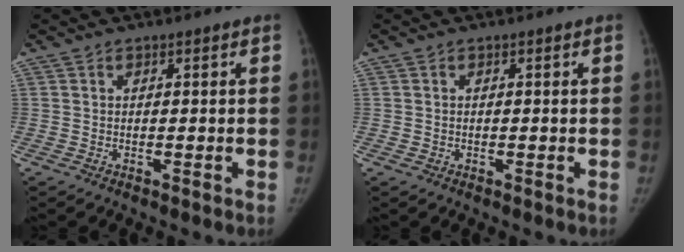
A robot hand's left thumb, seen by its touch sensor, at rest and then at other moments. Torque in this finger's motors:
{"motor_torque": [-0.12, -0.03, 0.44, -0.11, -0.01]}